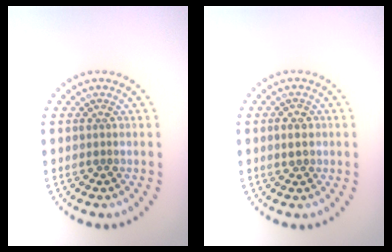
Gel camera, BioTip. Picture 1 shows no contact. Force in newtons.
{"total": 1.6, "press": 1.5, "slide": 0.3}